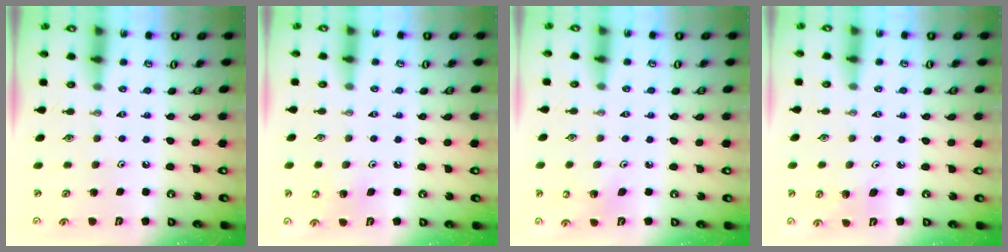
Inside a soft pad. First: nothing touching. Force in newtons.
{"total": 7.0, "press": 6.9, "slide": 0.9}
{"total": 3.0, "press": 2.6, "slide": 1.5}
{"total": 4.1, "press": 4.0, "slide": 1.0}